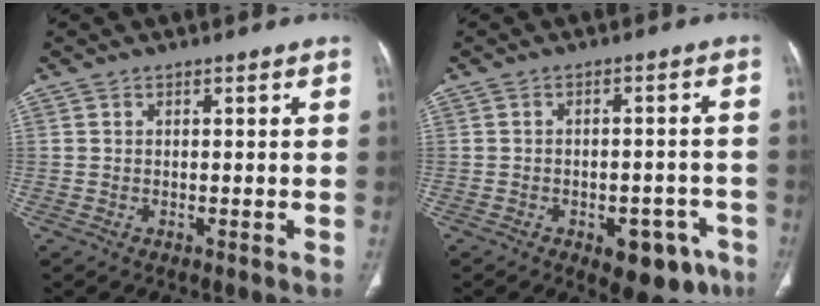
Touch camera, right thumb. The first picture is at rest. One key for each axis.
{"total": 9.8, "fx": -5.2, "fy": 5.3, "fz": 6.4, "tx": -0.047, "ty": 0.029, "tz": -0.060}